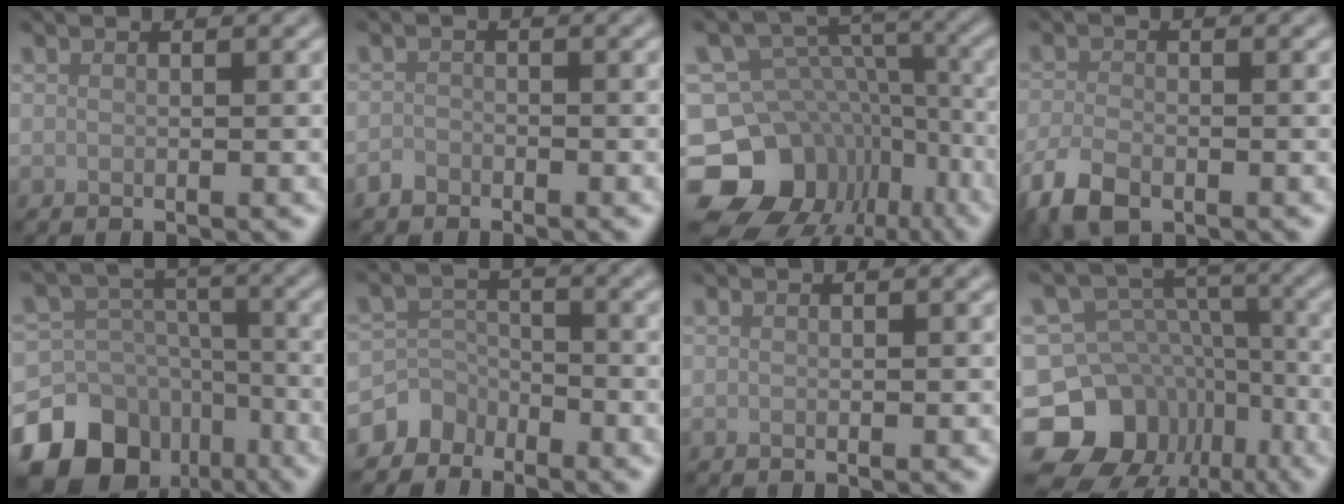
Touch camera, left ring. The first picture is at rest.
{"total": 1.1, "force": [-0.9, 0.7, 0.0], "torque": [0.004, 0.002, -0.020]}
{"total": 14.9, "force": [-8.1, 11.3, 5.2], "torque": [-0.121, -0.003, -0.107]}
{"total": 4.3, "force": [-2.8, 2.2, 2.5], "torque": [-0.054, -0.007, -0.062]}
{"total": 17.8, "force": [-11.3, 12.8, 5.0], "torque": [-0.097, -0.065, -0.182]}
{"total": 4.3, "force": [-3.4, 2.5, 0.1], "torque": [0.023, 0.007, -0.063]}
{"total": 0.0}
{"total": 13.1, "force": [-7.6, 9.8, 4.2], "torque": [-0.082, 0.007, -0.112]}